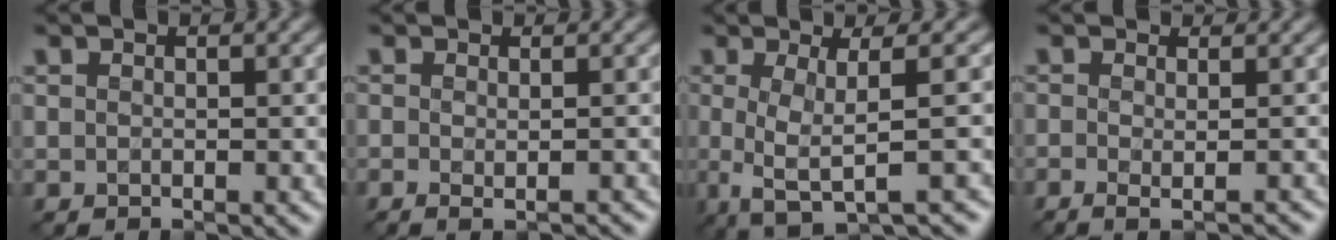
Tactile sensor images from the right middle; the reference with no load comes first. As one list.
[{"total": 1.0, "force": [-0.4, 0.2, 0.9], "torque": [-0.016, -0.009, -0.009]}, {"total": 5.1, "force": [-0.5, 1.1, 4.9], "torque": [-0.075, -0.003, -0.011]}, {"total": 1.9, "force": [-0.4, 0.7, 1.7], "torque": [-0.023, -0.011, -0.009]}]